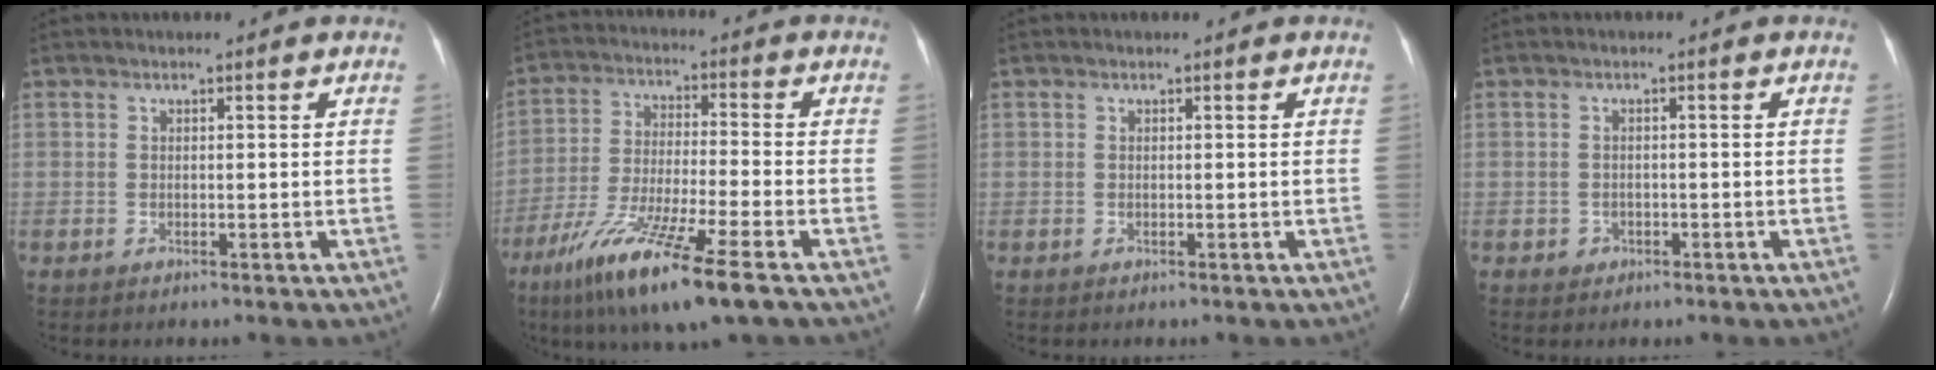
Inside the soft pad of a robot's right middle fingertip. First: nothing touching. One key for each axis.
{"total": 14.0, "fx": -8.5, "fy": 0.3, "fz": 11.1, "tx": -0.227, "ty": -0.043, "tz": -0.155}
{"total": 0.0}
{"total": 1.2, "fx": -0.6, "fy": 1.1, "fz": 0.1, "tx": -0.001, "ty": 0.005, "tz": -0.010}